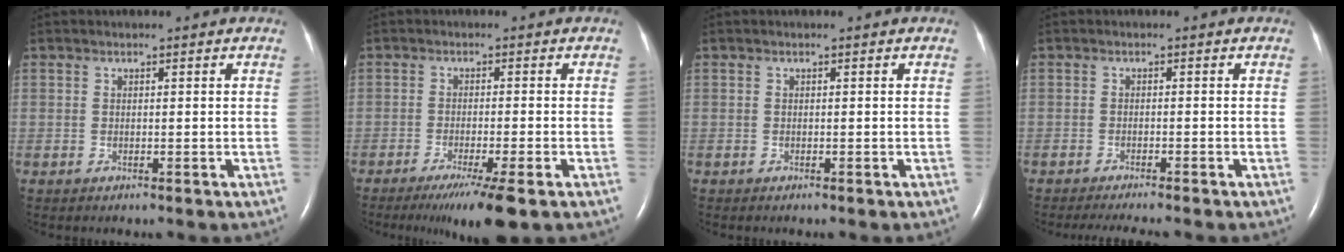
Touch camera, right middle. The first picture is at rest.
{"total": 7.3, "force": [-4.8, -0.5, 5.5], "torque": [-0.087, -0.021, -0.077]}
{"total": 0.0}
{"total": 5.4, "force": [-4.8, 0.3, 2.6], "torque": [-0.032, -0.011, -0.070]}